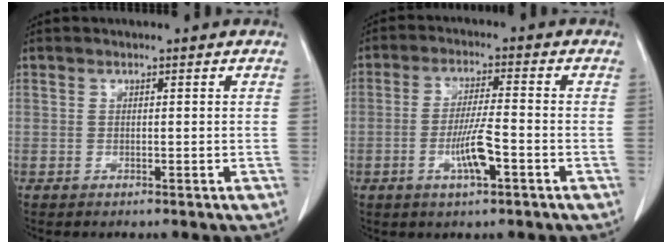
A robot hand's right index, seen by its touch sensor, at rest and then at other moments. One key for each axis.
{"total": 6.3, "fx": -2.4, "fy": 0.6, "fz": 5.8, "tx": -0.112, "ty": -0.003, "tz": -0.043}